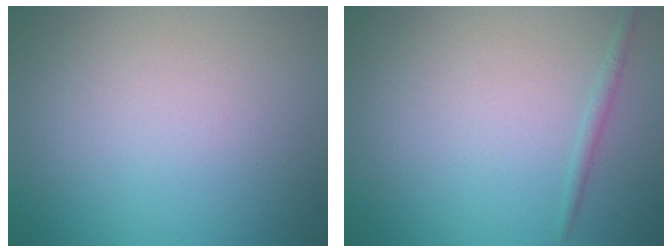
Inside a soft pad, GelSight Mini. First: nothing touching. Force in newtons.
{"total": 0.9, "press": 0.9, "slide": 0.0}